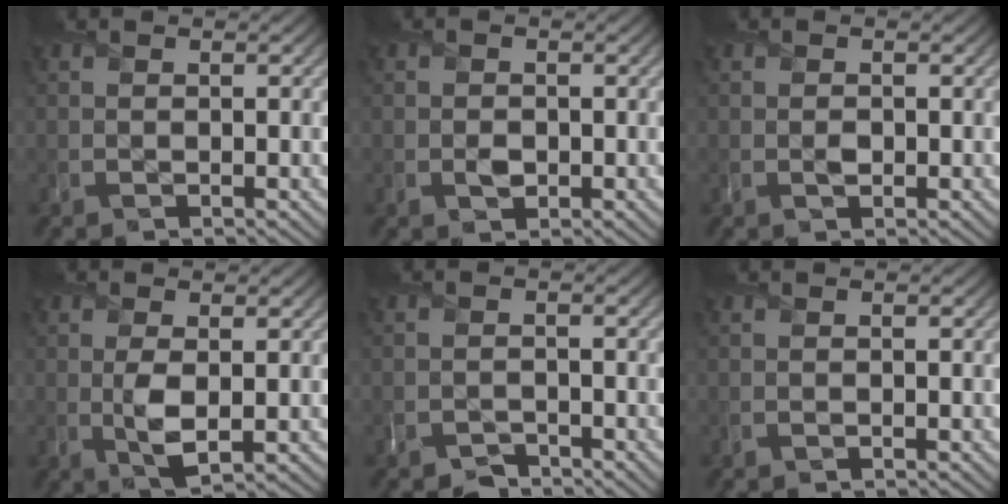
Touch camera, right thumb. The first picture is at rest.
{"total": 1.3, "force": [-0.2, 1.1, 0.5], "torque": [-0.009, -0.007, -0.006]}
{"total": 0.6, "force": [0.1, 0.5, 0.4], "torque": [-0.003, -0.003, -0.001]}
{"total": 3.3, "force": [0.4, 1.5, 2.9], "torque": [-0.065, -0.005, 0.011]}
{"total": 1.8, "force": [-1.6, 0.7, 0.1], "torque": [0.001, 0.001, -0.035]}
{"total": 0.0}